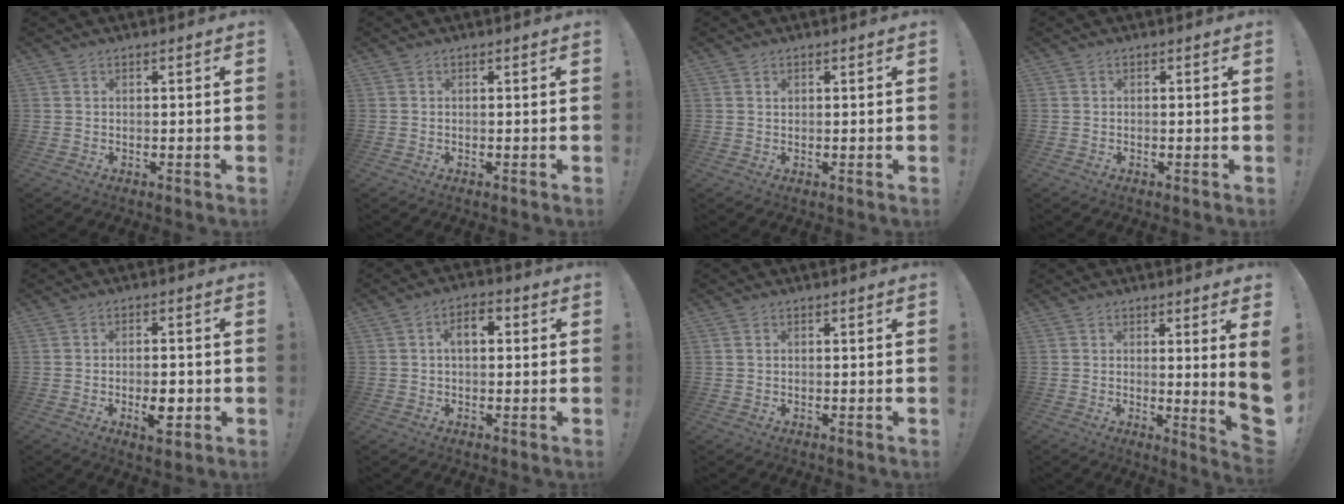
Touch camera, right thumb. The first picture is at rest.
{"total": 0.0}
{"total": 0.8, "force": [0.3, 0.7, 0.2], "torque": [-0.001, 0.001, 0.004]}
{"total": 0.0}
{"total": 6.2, "force": [-2.1, 2.8, 5.2], "torque": [-0.075, 0.004, -0.032]}
{"total": 5.6, "force": [0.6, 3.2, 4.6], "torque": [-0.058, 0.006, 0.003]}
{"total": 0.6, "force": [0.3, 0.4, 0.3], "torque": [-0.010, 0.003, 0.007]}
{"total": 6.3, "force": [1.5, -1.0, 6.1], "torque": [-0.081, -0.029, 0.023]}